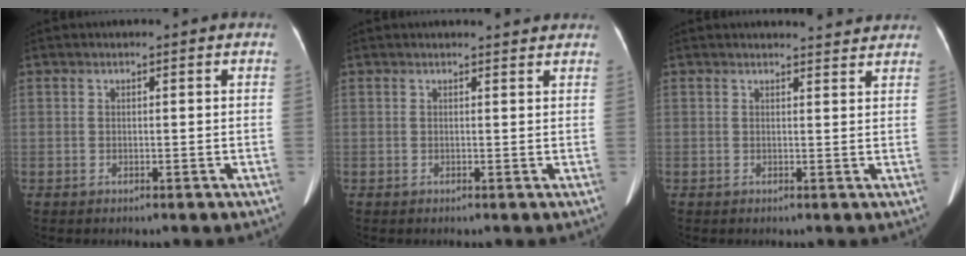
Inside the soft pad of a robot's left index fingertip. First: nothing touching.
{"total": 3.2, "force": [3.1, 0.5, 0.6], "torque": [-0.013, 0.009, 0.032]}
{"total": 4.7, "force": [4.6, 0.8, 0.5], "torque": [-0.008, 0.007, 0.045]}